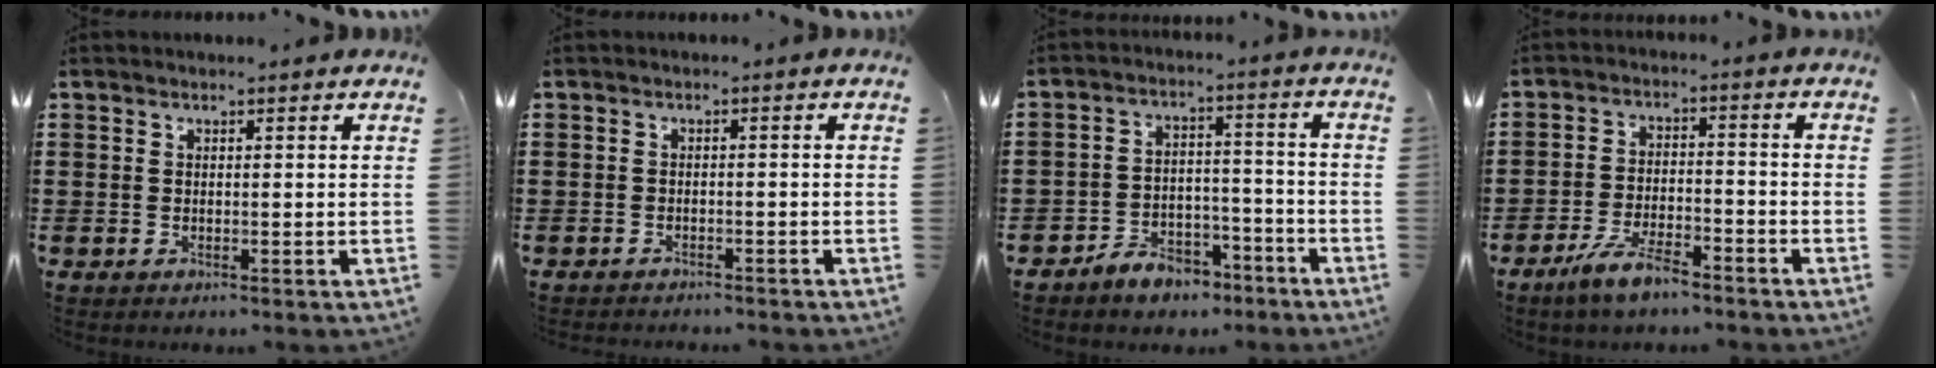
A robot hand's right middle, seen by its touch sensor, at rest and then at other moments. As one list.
[{"total": 1.1, "force": [-1.1, 0.0, 0.0], "torque": [-0.004, -0.001, -0.023]}, {"total": 5.1, "force": [-4.7, 1.7, 0.9], "torque": [-0.015, 0.015, -0.092]}, {"total": 5.9, "force": [-4.8, 1.1, 3.3], "torque": [-0.072, -0.004, -0.092]}]